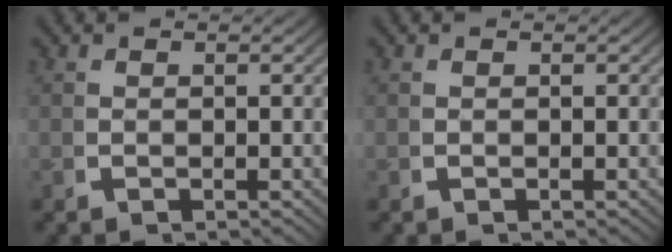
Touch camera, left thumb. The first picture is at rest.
{"total": 0.0}